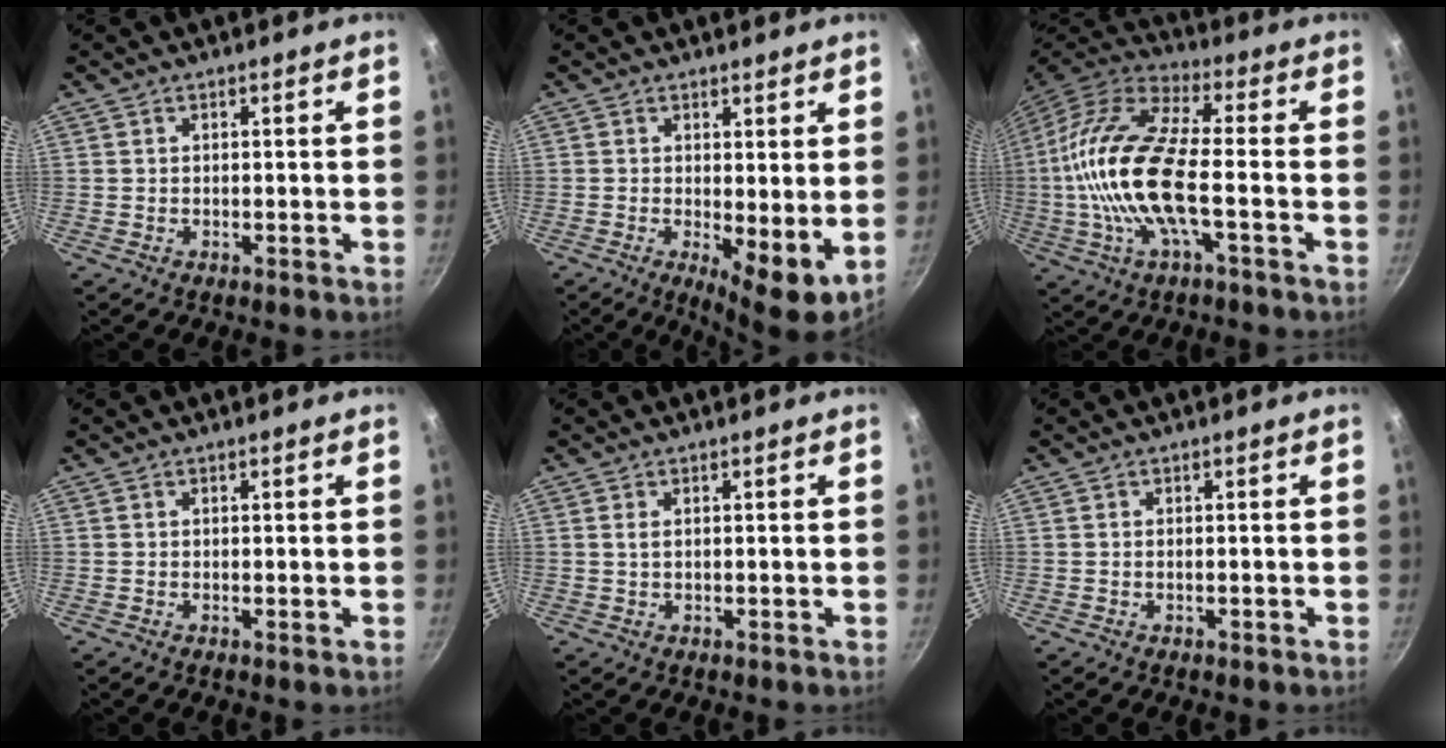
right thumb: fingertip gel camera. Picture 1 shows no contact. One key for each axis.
{"total": 7.1, "fx": 0.3, "fy": 2.5, "fz": 6.7, "tx": -0.090, "ty": -0.019, "tz": 0.010}
{"total": 19.6, "fx": -2.5, "fy": 7.1, "fz": 18.1, "tx": -0.367, "ty": 0.029, "tz": -0.064}
{"total": 0.0}
{"total": 1.0, "fx": 0.3, "fy": 0.4, "fz": 0.9, "tx": -0.016, "ty": -0.001, "tz": 0.006}
{"total": 0.6, "fx": -0.3, "fy": 0.2, "fz": 0.5, "tx": -0.008, "ty": 0.003, "tz": -0.004}